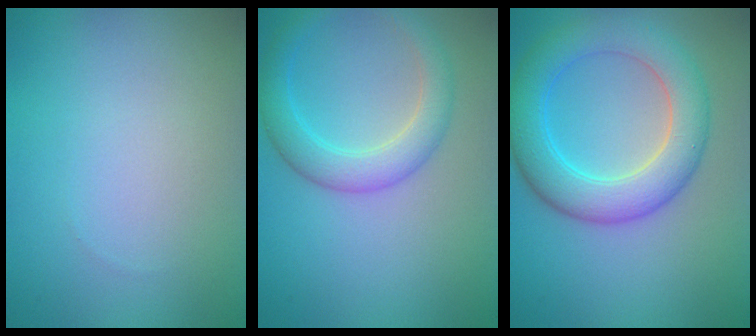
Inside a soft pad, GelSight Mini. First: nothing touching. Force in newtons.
{"total": 3.8, "press": 3.8, "slide": 0.0}
{"total": 6.4, "press": 6.4, "slide": 0.0}